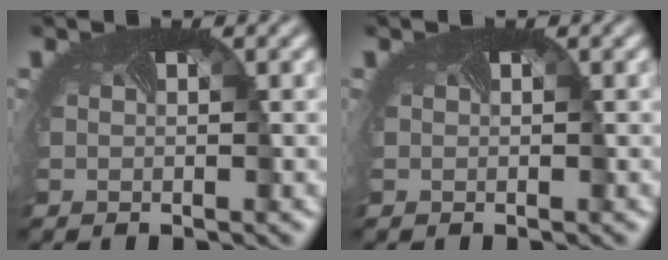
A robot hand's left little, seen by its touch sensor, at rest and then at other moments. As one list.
[{"total": 0.0}]